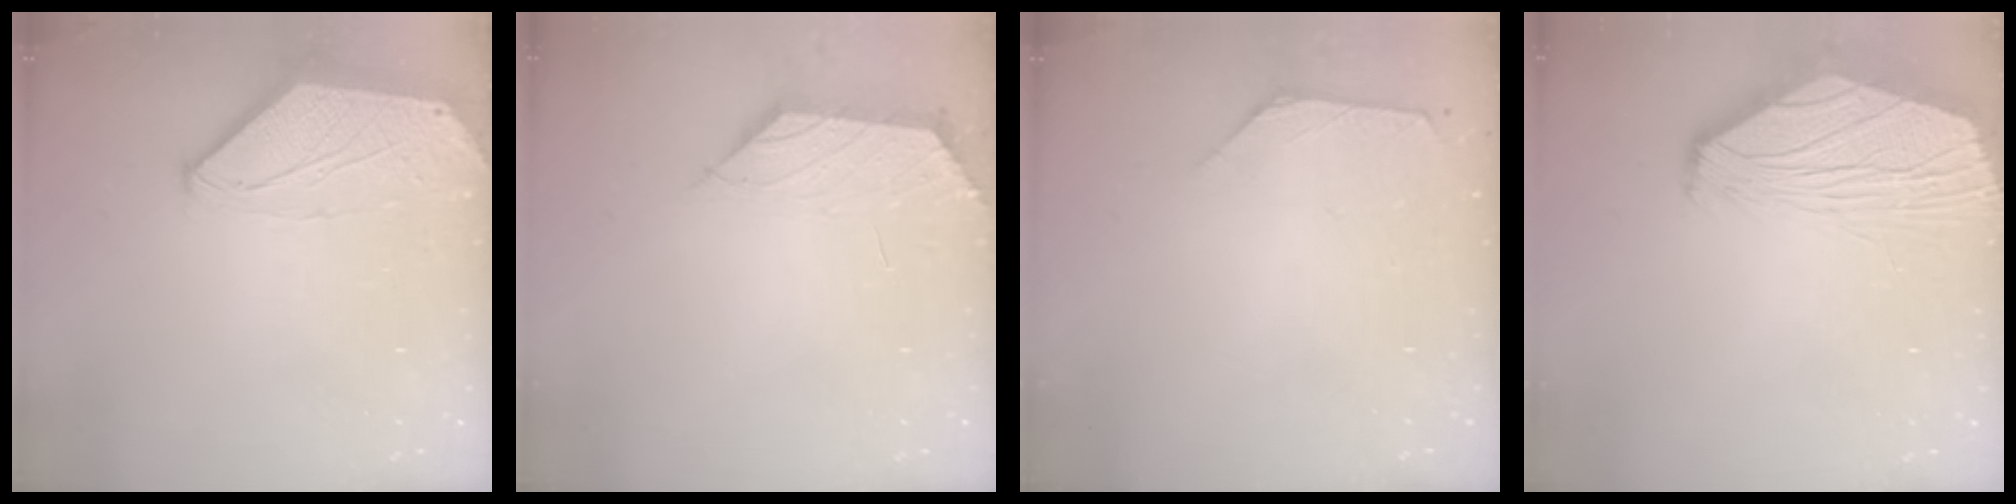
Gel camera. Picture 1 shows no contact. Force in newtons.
{"total": 1.2, "press": 1.1, "slide": 0.4}
{"total": 1.6, "press": 1.5, "slide": 0.4}
{"total": 6.9, "press": 6.8, "slide": 1.4}